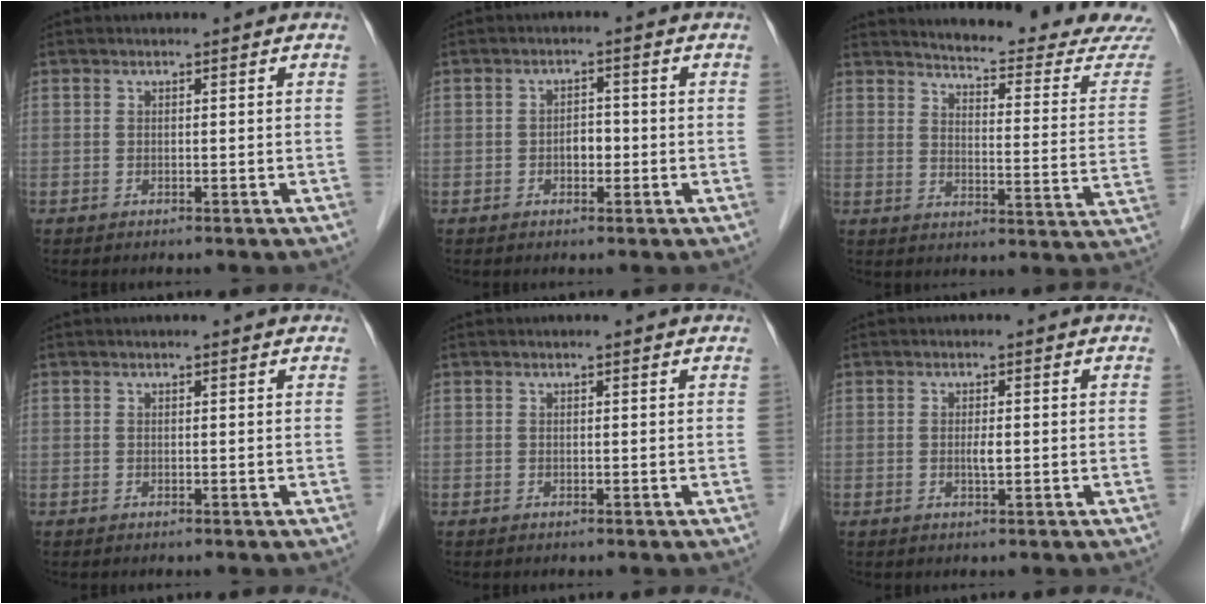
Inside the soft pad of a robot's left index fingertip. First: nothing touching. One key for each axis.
{"total": 2.3, "fx": -0.7, "fy": 1.4, "fz": 1.7, "tx": -0.023, "ty": 0.007, "tz": -0.010}
{"total": 19.1, "fx": 18.5, "fy": 0.0, "fz": 4.6, "tx": -0.065, "ty": -0.110, "tz": 0.212}
{"total": 2.3, "fx": 2.2, "fy": 0.3, "fz": 0.7, "tx": -0.013, "ty": 0.014, "tz": 0.020}
{"total": 1.9, "fx": 1.8, "fy": 0.2, "fz": 0.5, "tx": -0.012, "ty": 0.012, "tz": 0.016}
{"total": 1.3, "fx": 0.0, "fy": 0.2, "fz": 1.3, "tx": -0.025, "ty": -0.001, "tz": 0.000}